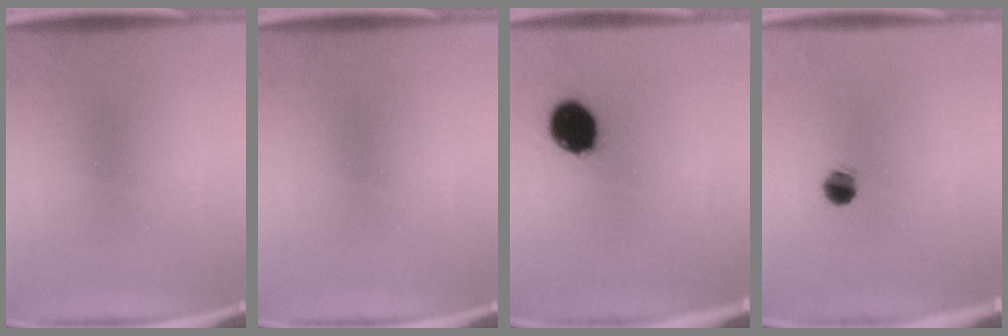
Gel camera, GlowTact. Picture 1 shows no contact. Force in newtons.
{"total": 0.0}
{"total": 11.5}
{"total": 4.0}